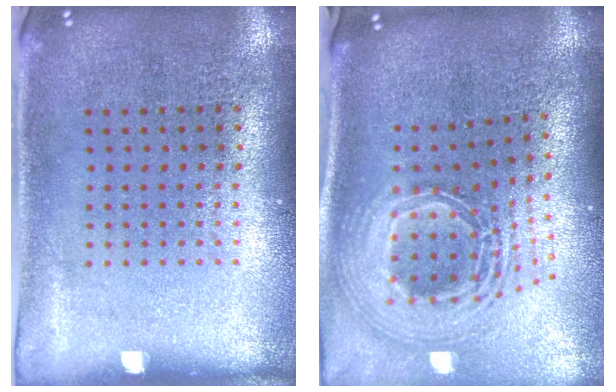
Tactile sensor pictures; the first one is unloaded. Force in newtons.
{"total": 2.8, "press": 2.0, "slide": 2.0}